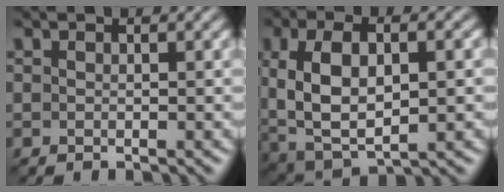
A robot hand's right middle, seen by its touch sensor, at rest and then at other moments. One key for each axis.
{"total": 8.8, "fx": 0.4, "fy": 4.5, "fz": 7.5, "tx": -0.155, "ty": -0.001, "tz": 0.008}